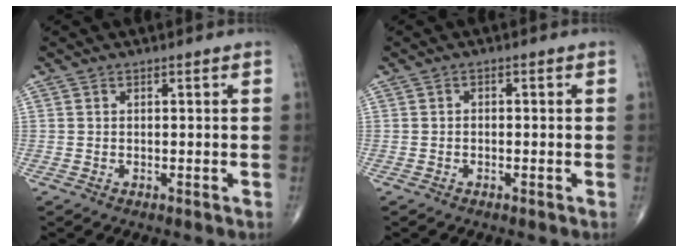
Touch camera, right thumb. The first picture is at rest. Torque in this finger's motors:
{"motor_torque": [-0.24, 0.00, -0.04, 0.04, -0.02]}